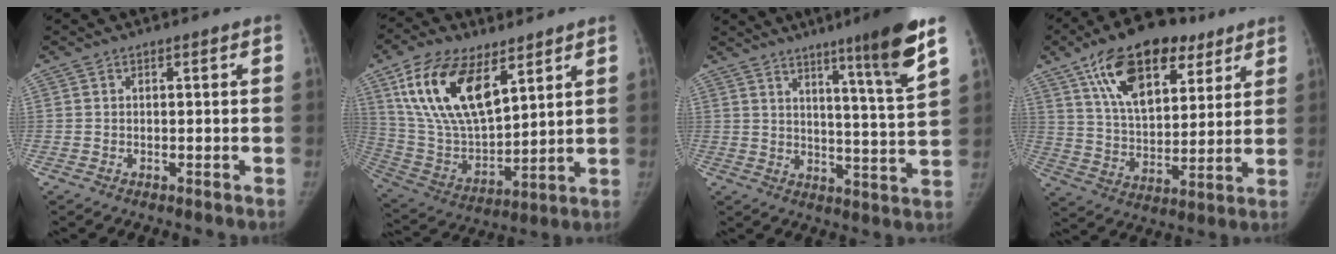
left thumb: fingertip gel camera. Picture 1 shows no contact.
{"total": 20.1, "force": [10.1, 9.8, 14.4], "torque": [-0.246, -0.040, 0.199]}
{"total": 14.1, "force": [8.3, 0.1, 11.4], "torque": [-0.160, -0.047, 0.123]}
{"total": 21.3, "force": [11.5, 11.1, 14.1], "torque": [-0.203, -0.026, 0.197]}